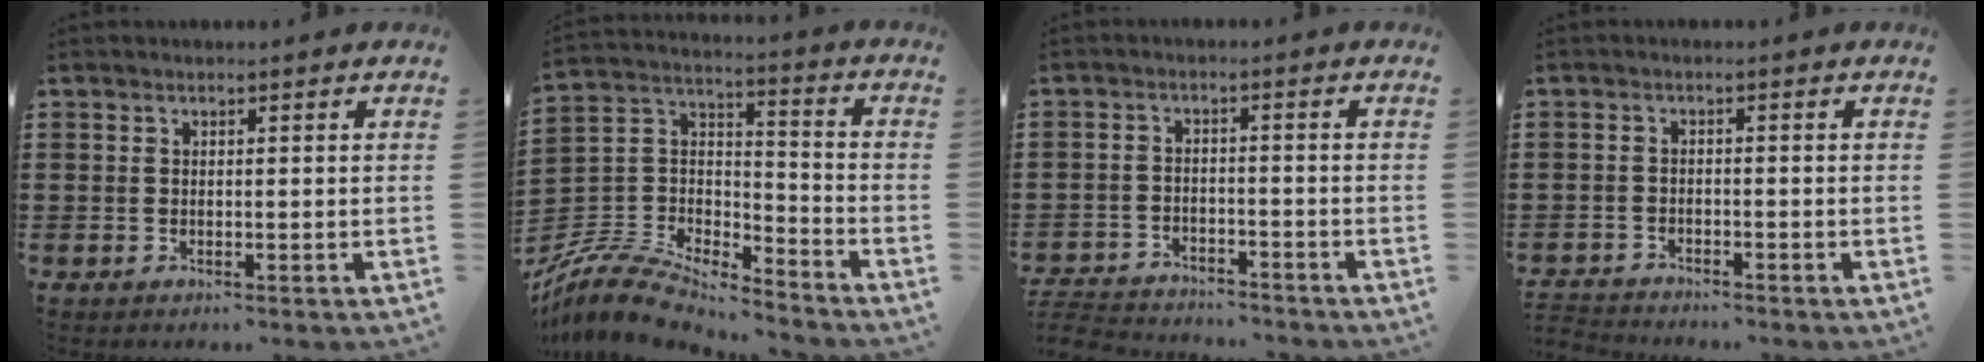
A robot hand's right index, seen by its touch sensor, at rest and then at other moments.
{"total": 8.7, "force": [-8.0, 2.2, 2.3], "torque": [-0.068, 0.000, -0.164]}
{"total": 4.4, "force": [-4.3, 0.4, 0.4], "torque": [-0.024, -0.005, -0.094]}
{"total": 1.9, "force": [-1.9, 0.1, -0.2], "torque": [-0.005, -0.002, -0.043]}